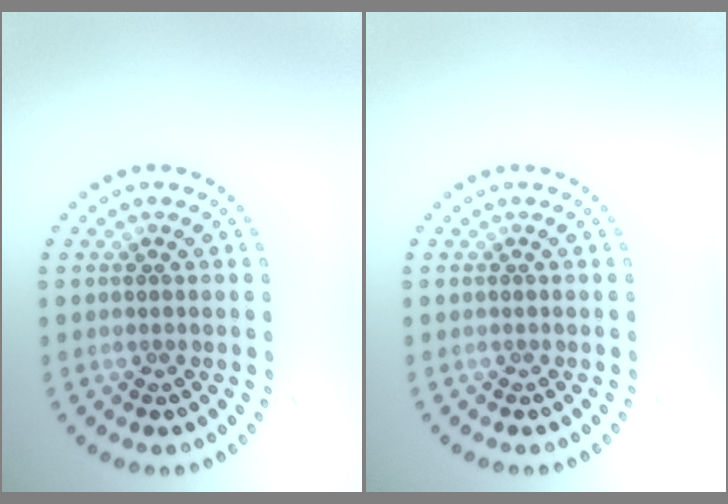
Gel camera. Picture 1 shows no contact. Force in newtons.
{"total": 0.0}